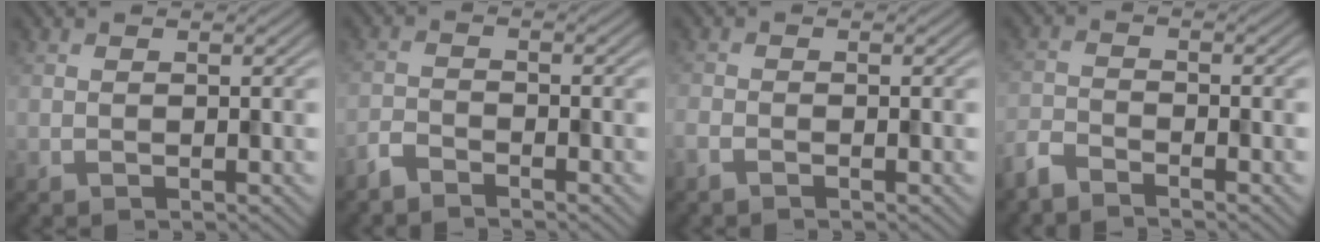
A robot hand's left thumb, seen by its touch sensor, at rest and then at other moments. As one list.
[{"total": 2.4, "force": [-2.3, 0.5, 0.8], "torque": [-0.019, -0.004, -0.056]}, {"total": 1.3, "force": [-1.0, 0.3, 0.8], "torque": [-0.019, -0.004, -0.025]}, {"total": 3.3, "force": [-3.0, 0.6, 1.2], "torque": [-0.031, -0.009, -0.074]}]